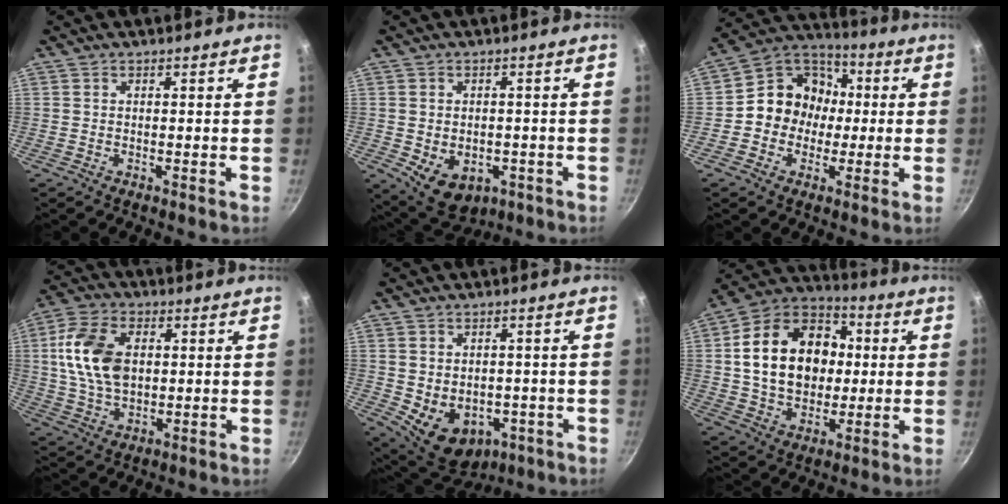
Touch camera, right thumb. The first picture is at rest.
{"total": 9.1, "force": [-2.5, 6.6, 5.8], "torque": [-0.062, -0.002, -0.016]}
{"total": 11.1, "force": [-0.7, 10.0, 4.9], "torque": [-0.030, 0.034, -0.035]}
{"total": 13.6, "force": [2.0, 8.8, 10.2], "torque": [-0.178, 0.003, 0.034]}
{"total": 12.1, "force": [-3.1, 8.9, 7.7], "torque": [-0.084, -0.006, -0.021]}
{"total": 20.8, "force": [1.9, 15.8, 13.4], "torque": [-0.198, 0.030, 0.028]}